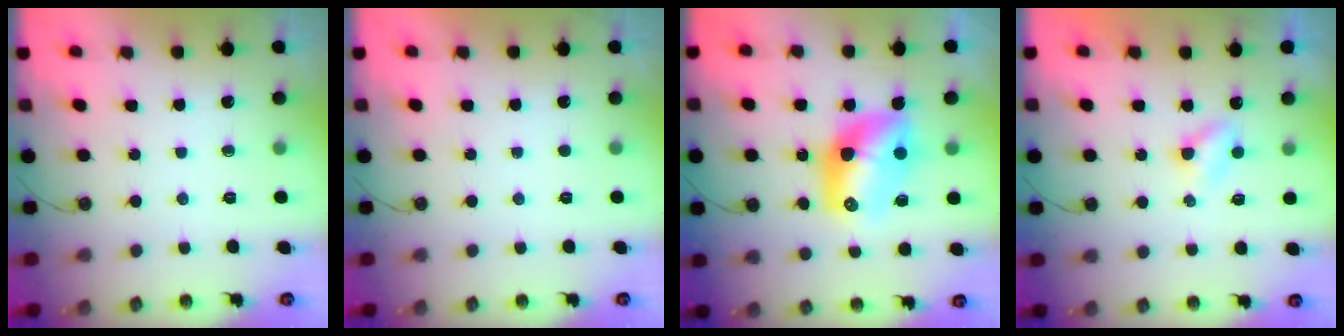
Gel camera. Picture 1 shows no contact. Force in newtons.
{"total": 0.0}
{"total": 13.1, "press": 13.1, "slide": 1.0}
{"total": 3.6, "press": 3.6, "slide": 0.5}